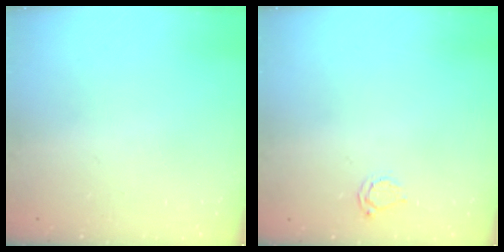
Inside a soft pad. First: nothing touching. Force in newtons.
{"total": 2.3, "press": 2.3, "slide": 0.3}